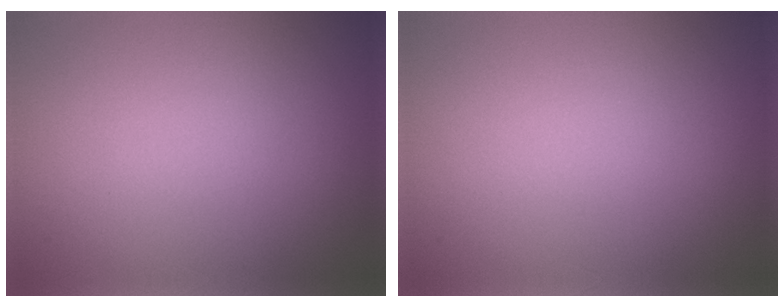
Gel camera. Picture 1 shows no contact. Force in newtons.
{"total": 0.0}